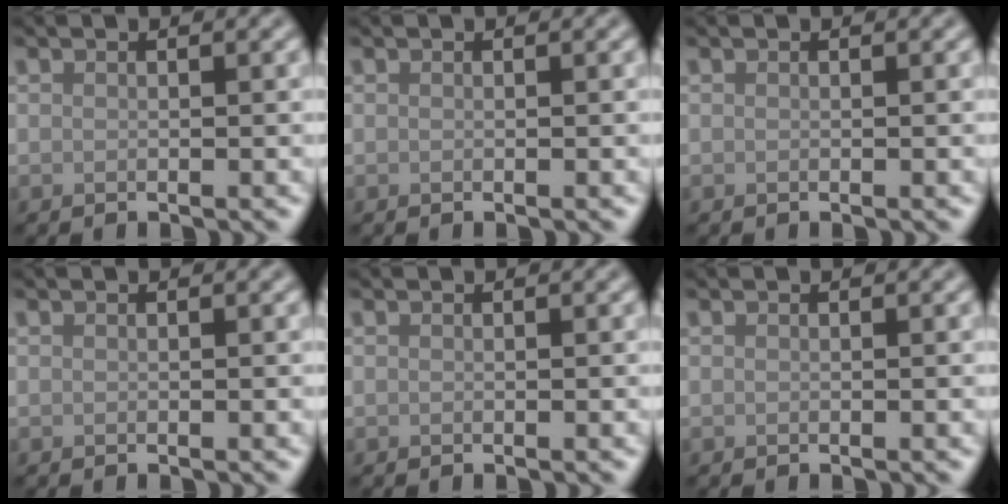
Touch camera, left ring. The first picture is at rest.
{"total": 0.0}
{"total": 0.0}
{"total": 0.0}
{"total": 0.0}
{"total": 0.0}